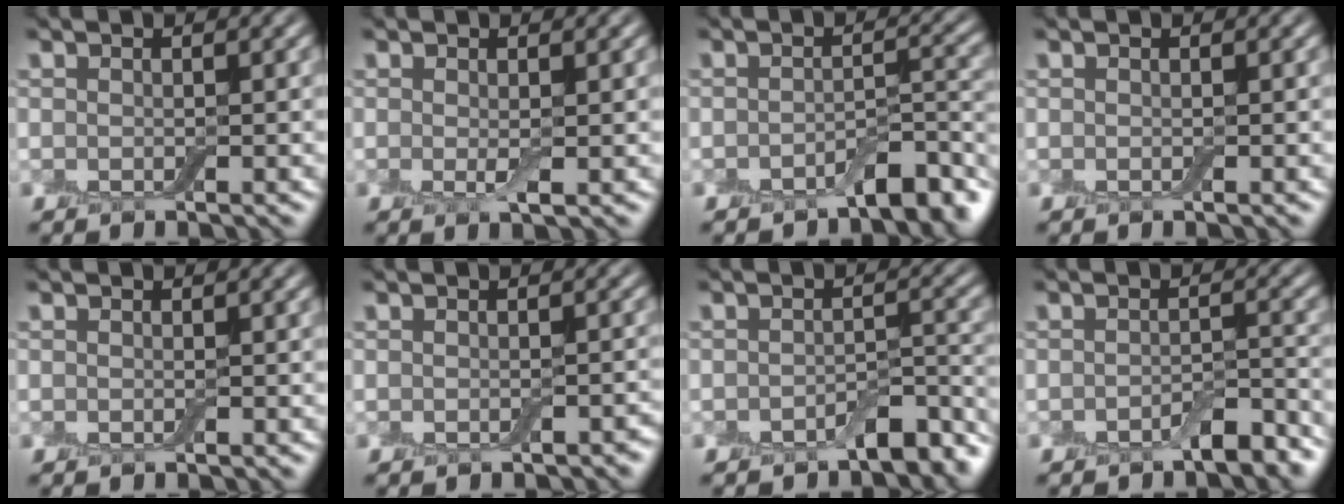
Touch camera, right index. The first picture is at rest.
{"total": 1.1, "force": [0.0, 0.3, 1.1], "torque": [-0.022, -0.004, -0.002]}
{"total": 4.1, "force": [-3.1, 1.3, 2.4], "torque": [-0.030, 0.006, -0.047]}
{"total": 0.0}
{"total": 0.0}
{"total": 1.2, "force": [-0.8, 0.5, 0.6], "torque": [-0.011, -0.001, -0.010]}
{"total": 3.8, "force": [-2.9, 1.4, 2.1], "torque": [-0.025, 0.003, -0.044]}
{"total": 3.1, "force": [-2.2, 1.0, 1.9], "torque": [-0.030, 0.004, -0.036]}